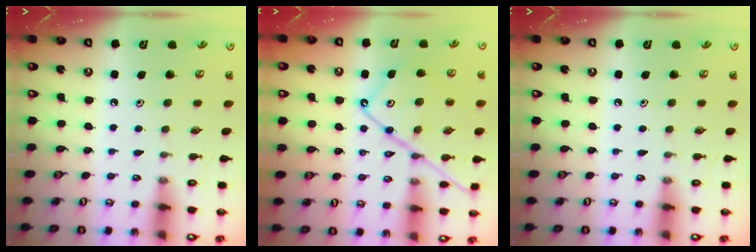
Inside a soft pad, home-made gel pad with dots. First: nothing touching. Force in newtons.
{"total": 15.1, "press": 15.0, "slide": 1.4}
{"total": 0.0}